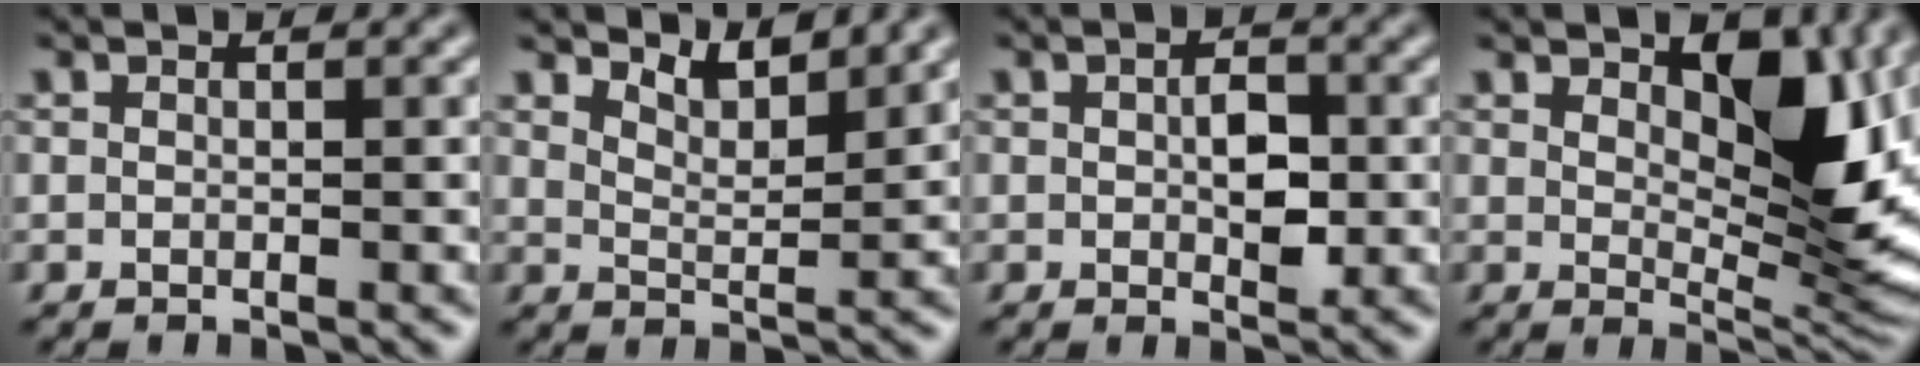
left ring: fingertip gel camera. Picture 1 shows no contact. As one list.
[{"total": 3.4, "force": [3.1, 0.6, 1.4], "torque": [-0.024, -0.006, 0.050]}, {"total": 2.8, "force": [-0.1, 1.6, 2.3], "torque": [-0.041, -0.002, 0.000]}, {"total": 9.1, "force": [3.1, 4.1, 7.5], "torque": [-0.109, -0.009, 0.051]}]